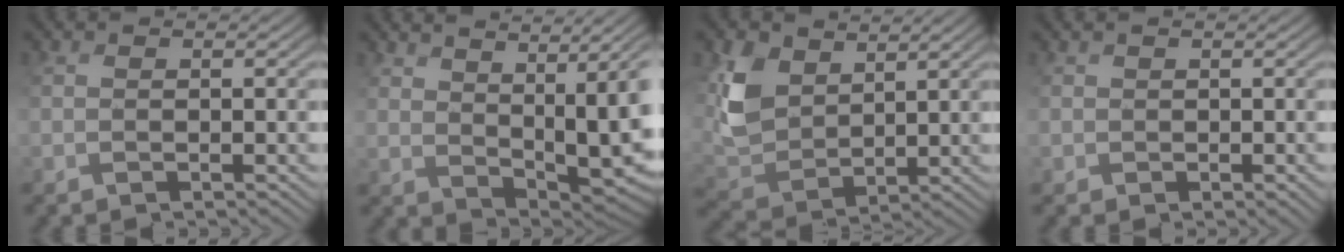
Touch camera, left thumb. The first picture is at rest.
{"total": 8.6, "force": [4.0, 3.0, 7.0], "torque": [-0.125, -0.005, 0.084]}
{"total": 6.1, "force": [4.3, 3.8, 2.0], "torque": [-0.091, -0.004, 0.100]}
{"total": 1.3, "force": [-0.1, 0.0, -1.3], "torque": [0.015, -0.006, 0.009]}